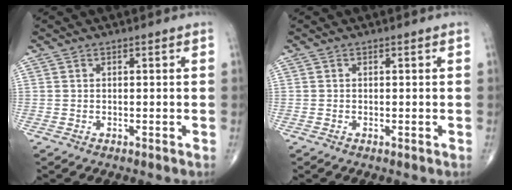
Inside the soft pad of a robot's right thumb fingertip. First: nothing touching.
{"total": 0.0}